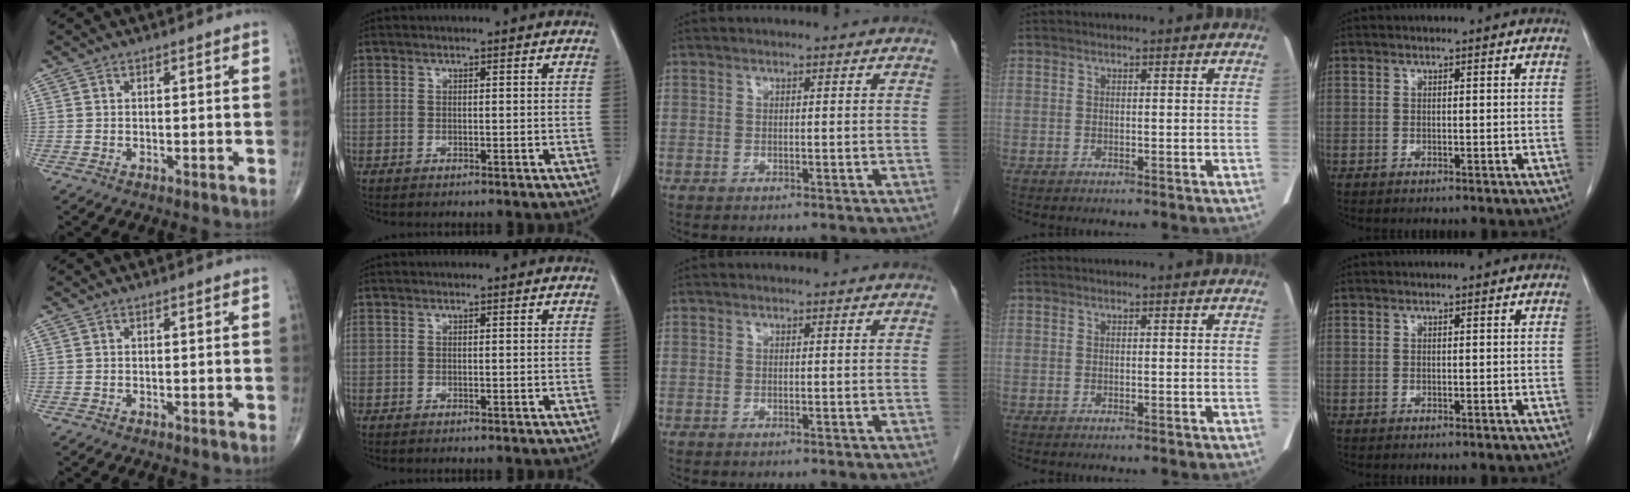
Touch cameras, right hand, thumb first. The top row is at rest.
{}